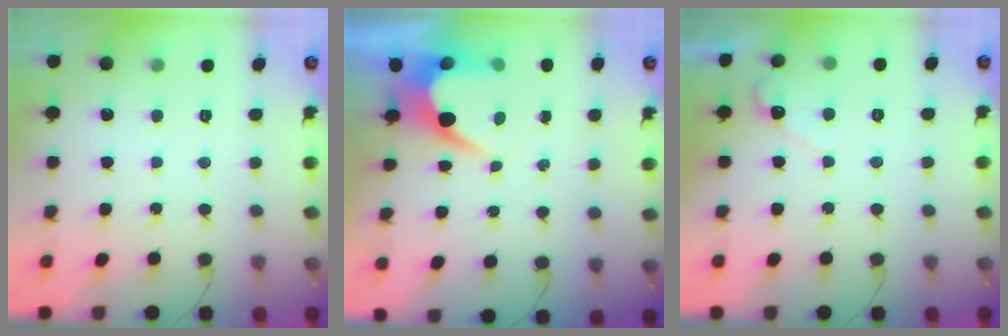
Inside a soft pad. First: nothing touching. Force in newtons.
{"total": 6.4, "press": 6.4, "slide": 0.4}
{"total": 4.1, "press": 4.1, "slide": 0.3}